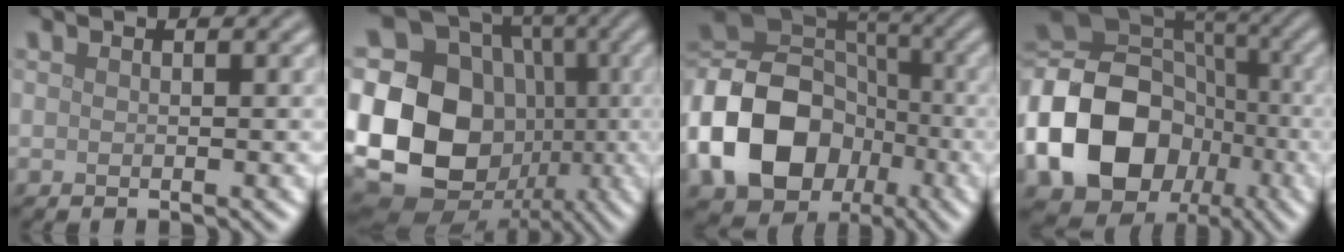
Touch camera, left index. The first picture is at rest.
{"total": 22.0, "force": [-2.8, 19.3, 10.2], "torque": [-0.215, 0.007, -0.095]}
{"total": 15.1, "force": [-4.8, 11.7, 8.3], "torque": [-0.187, -0.011, -0.099]}
{"total": 16.7, "force": [-5.1, 13.2, 8.8], "torque": [-0.196, -0.002, -0.104]}